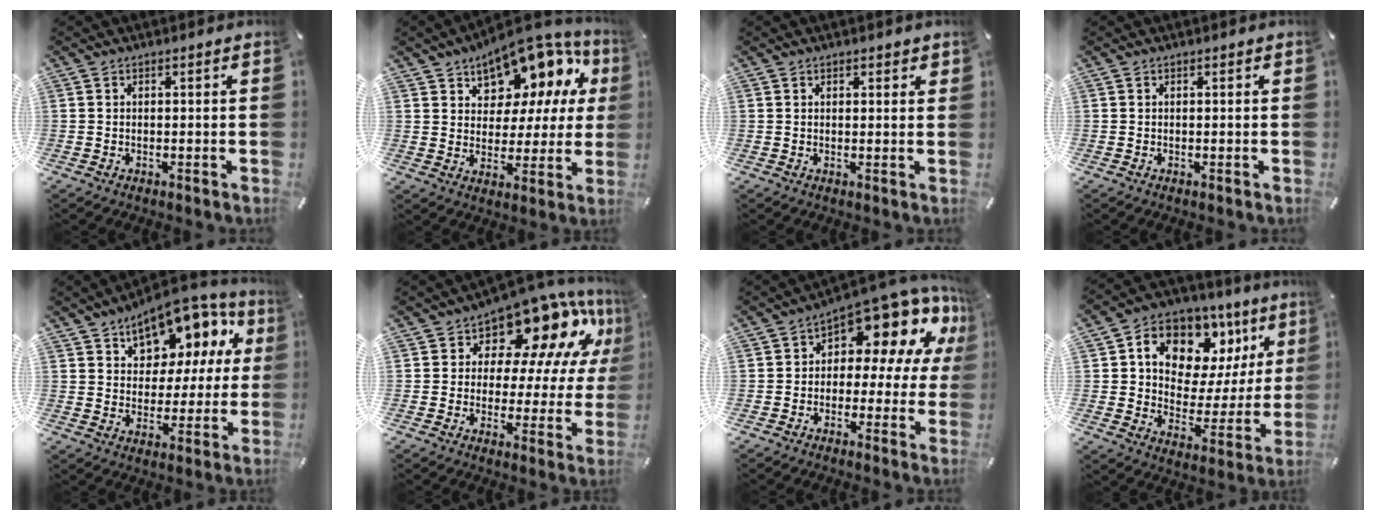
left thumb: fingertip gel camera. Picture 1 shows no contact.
{"total": 12.6, "force": [9.4, 7.2, 4.2], "torque": [-0.067, -0.086, 0.166]}
{"total": 0.9, "force": [0.7, 0.5, 0.2], "torque": [0.005, -0.002, 0.011]}
{"total": 0.0}
{"total": 12.3, "force": [8.4, 7.8, 4.6], "torque": [-0.066, -0.074, 0.150]}
{"total": 15.4, "force": [10.7, 7.6, 8.1], "torque": [-0.114, -0.090, 0.178]}
{"total": 12.7, "force": [7.9, 6.5, 7.6], "torque": [-0.108, -0.078, 0.135]}
{"total": 13.0, "force": [7.2, 9.1, 5.9], "torque": [-0.090, -0.057, 0.125]}